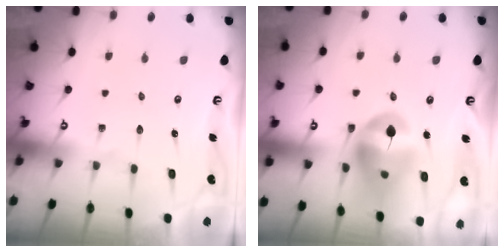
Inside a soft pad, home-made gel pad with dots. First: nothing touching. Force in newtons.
{"total": 14.1, "press": 14.0, "slide": 1.6}